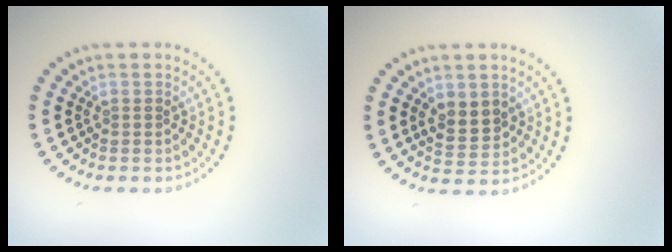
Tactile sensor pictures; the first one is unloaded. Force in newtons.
{"total": 2.7, "press": 2.6, "slide": 0.6}